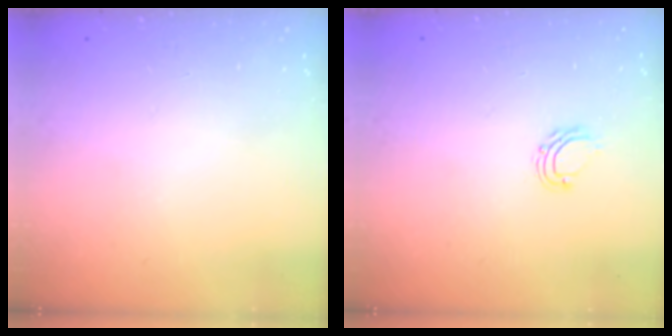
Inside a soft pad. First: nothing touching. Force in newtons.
{"total": 5.2, "press": 5.2, "slide": 0.4}